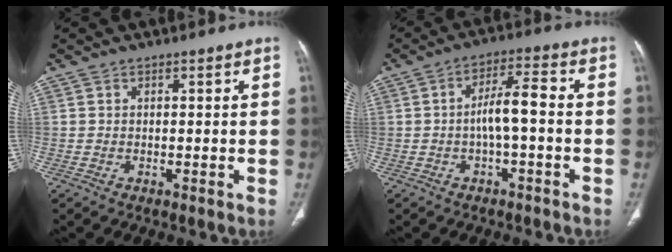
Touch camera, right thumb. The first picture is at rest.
{"total": 6.2, "force": [-1.0, 1.7, 5.9], "torque": [-0.110, 0.030, -0.022]}